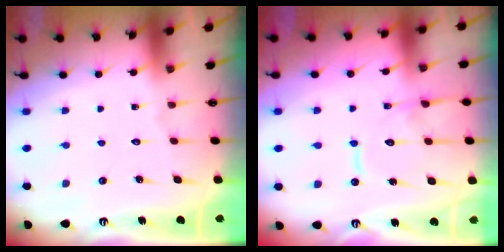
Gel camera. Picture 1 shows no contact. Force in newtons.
{"total": 11.7, "press": 11.7, "slide": 1.0}